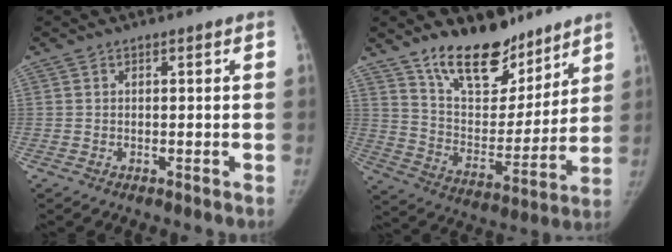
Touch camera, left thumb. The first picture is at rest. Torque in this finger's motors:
{"motor_torque": [0.53, 0.52, 1.03, -1.74, 0.07]}